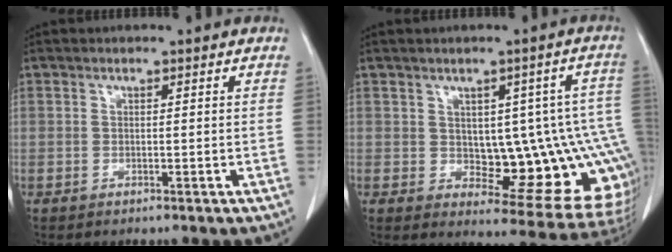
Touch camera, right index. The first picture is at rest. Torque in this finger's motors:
{"motor_torque": [0.51, 0.42, 0.20, 0.02]}